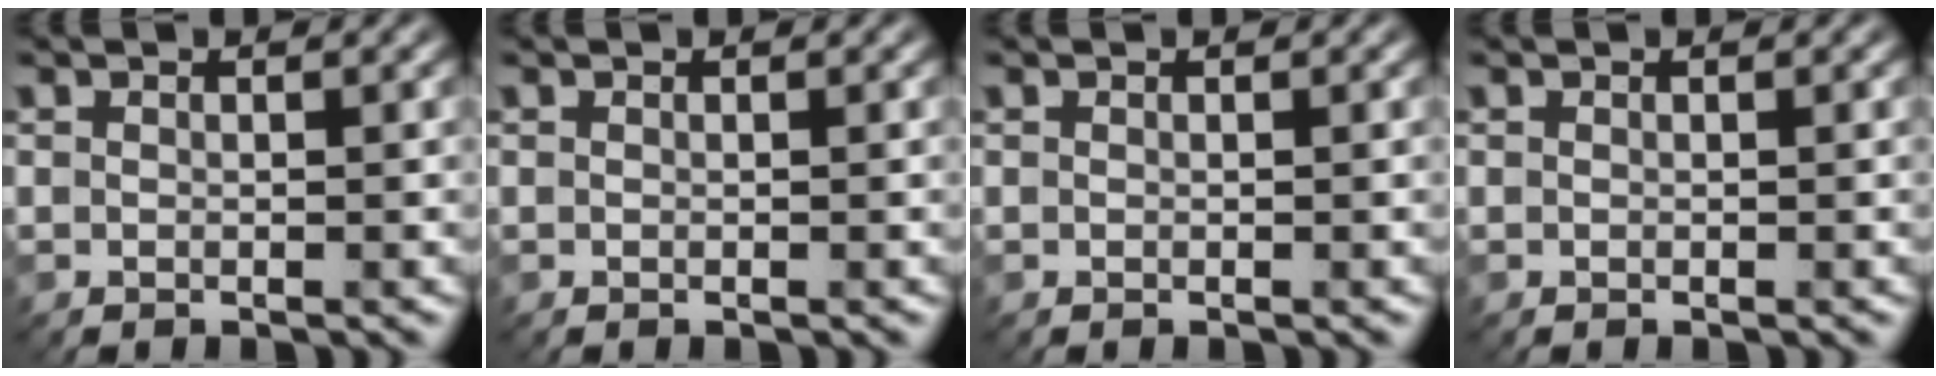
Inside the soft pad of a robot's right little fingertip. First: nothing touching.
{"total": 0.0}
{"total": 0.0}
{"total": 0.0}